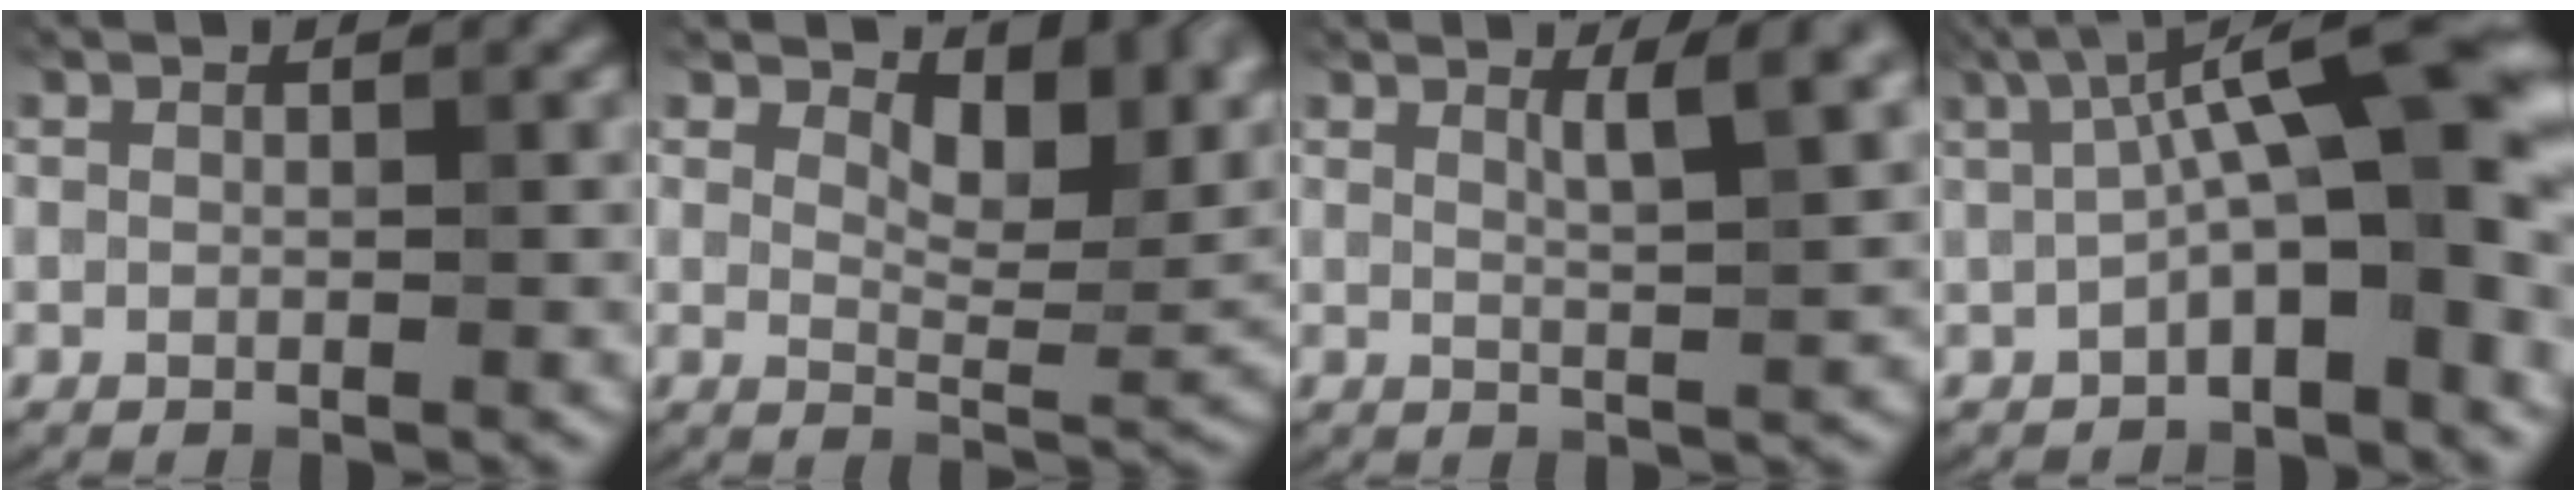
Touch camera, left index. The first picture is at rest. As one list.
[{"total": 6.5, "force": [3.5, 3.0, 4.6], "torque": [-0.080, 0.000, 0.087]}, {"total": 2.3, "force": [1.1, -0.3, 2.0], "torque": [-0.040, 0.001, 0.044]}, {"total": 9.8, "force": [0.0, 2.2, 9.5], "torque": [-0.142, 0.032, 0.021]}]